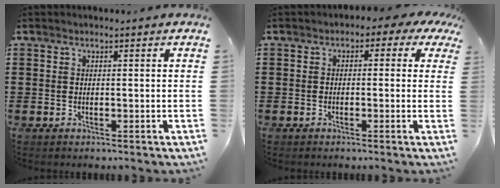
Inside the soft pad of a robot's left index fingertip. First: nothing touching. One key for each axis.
{"total": 2.0, "fx": -1.0, "fy": 1.5, "fz": 0.9, "tx": -0.021, "ty": 0.010, "tz": -0.023}